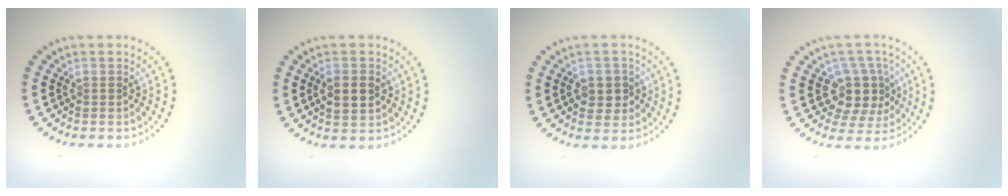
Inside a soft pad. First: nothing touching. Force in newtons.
{"total": 2.7, "press": 2.7, "slide": 0.3}
{"total": 2.6, "press": 2.5, "slide": 0.3}
{"total": 4.3, "press": 3.7, "slide": 2.1}